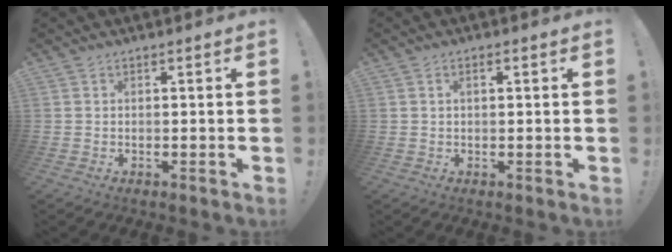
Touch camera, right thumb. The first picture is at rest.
{"total": 1.4, "force": [0.3, 0.6, 1.2], "torque": [-0.017, 0.001, 0.002]}